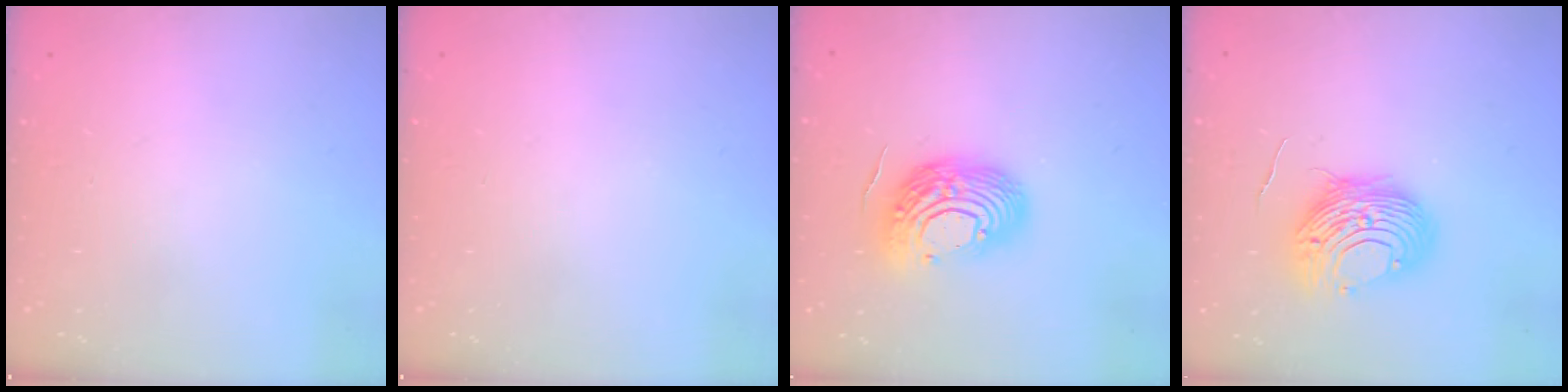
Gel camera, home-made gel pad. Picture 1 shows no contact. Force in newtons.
{"total": 0.0}
{"total": 13.9, "press": 13.8, "slide": 1.6}
{"total": 11.5, "press": 11.4, "slide": 1.1}